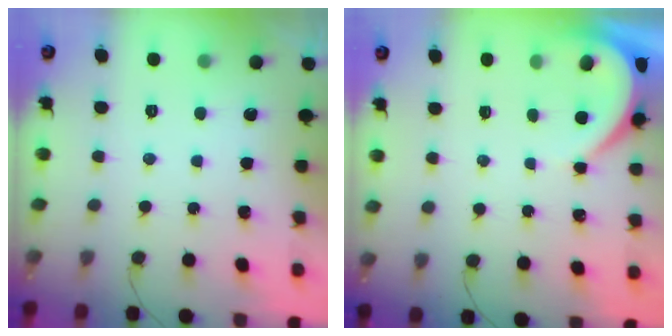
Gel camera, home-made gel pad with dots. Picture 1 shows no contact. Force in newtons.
{"total": 3.9, "press": 3.9, "slide": 0.5}